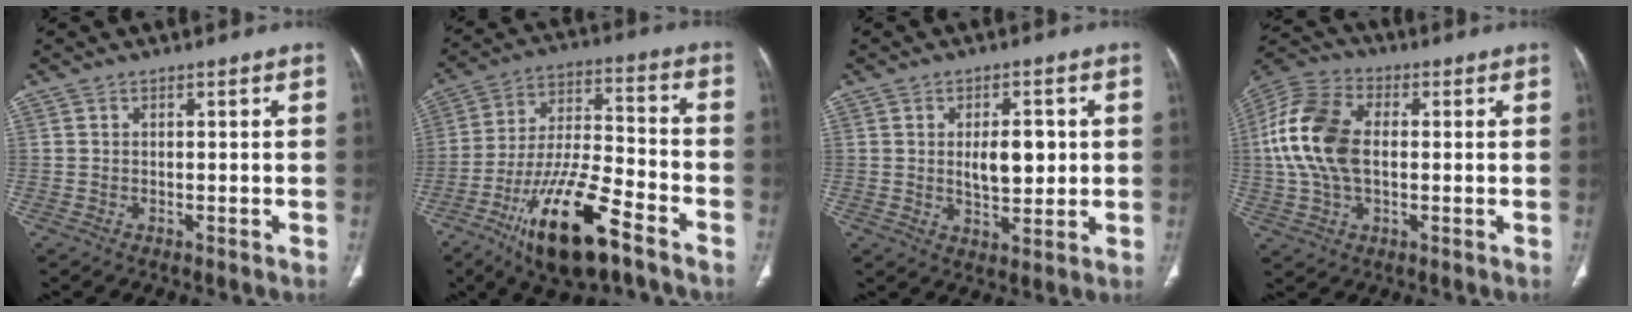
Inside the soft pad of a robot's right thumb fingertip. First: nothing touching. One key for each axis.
{"total": 19.4, "fx": -11.2, "fy": 6.3, "fz": 14.5, "tx": -0.269, "ty": 0.056, "tz": -0.199}
{"total": 7.3, "fx": 0.8, "fy": 3.8, "fz": 6.2, "tx": -0.076, "ty": -0.006, "tz": 0.018}
{"total": 15.0, "fx": 0.6, "fy": 9.3, "fz": 11.7, "tx": -0.249, "ty": 0.024, "tz": 0.006}